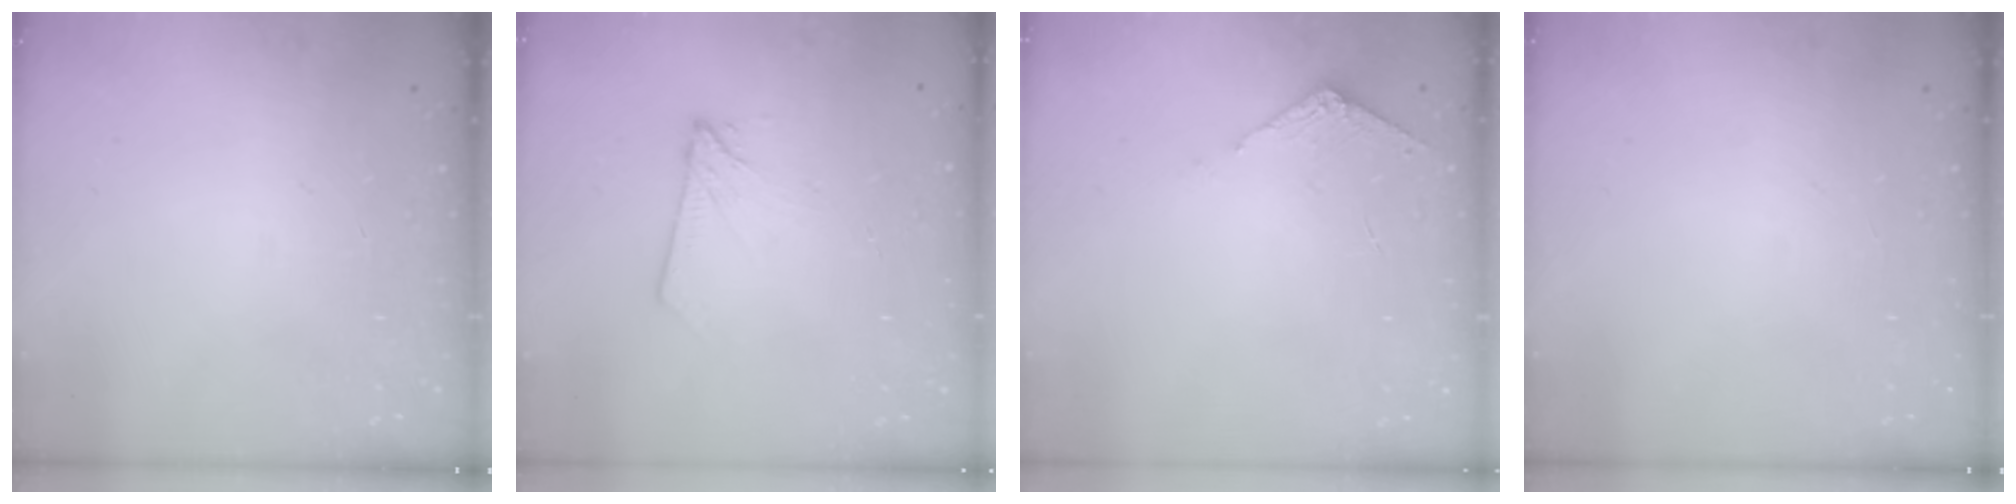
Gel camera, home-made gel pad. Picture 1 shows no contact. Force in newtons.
{"total": 4.6, "press": 4.6, "slide": 0.5}
{"total": 5.9, "press": 5.8, "slide": 0.7}
{"total": 0.0}